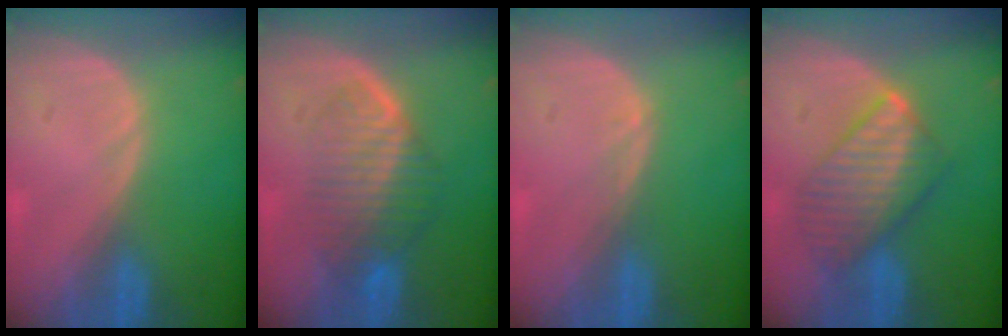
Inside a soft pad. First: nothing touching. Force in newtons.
{"total": 6.9, "press": 6.5, "slide": 2.3}
{"total": 0.8, "press": 0.7, "slide": 0.1}
{"total": 7.7, "press": 7.7, "slide": 0.3}